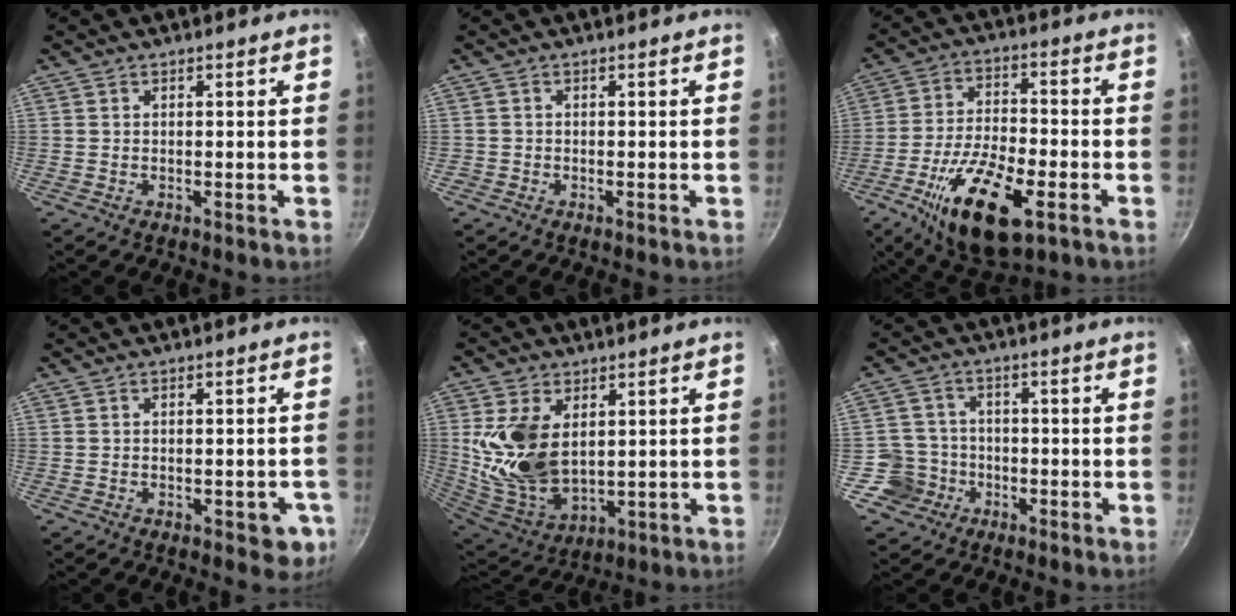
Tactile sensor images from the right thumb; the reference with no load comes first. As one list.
[{"total": 0.6, "force": [-0.2, 0.5, 0.0], "torque": [0.002, 0.002, -0.005]}, {"total": 17.8, "force": [-7.5, 7.2, 14.4], "torque": [-0.252, 0.020, -0.131]}, {"total": 4.8, "force": [-1.7, 2.5, 3.8], "torque": [-0.022, 0.011, -0.014]}, {"total": 15.4, "force": [3.2, 9.5, 11.7], "torque": [-0.222, -0.038, 0.078]}, {"total": 6.1, "force": [-2.4, 5.6, 0.0], "torque": [0.031, 0.035, -0.047]}]